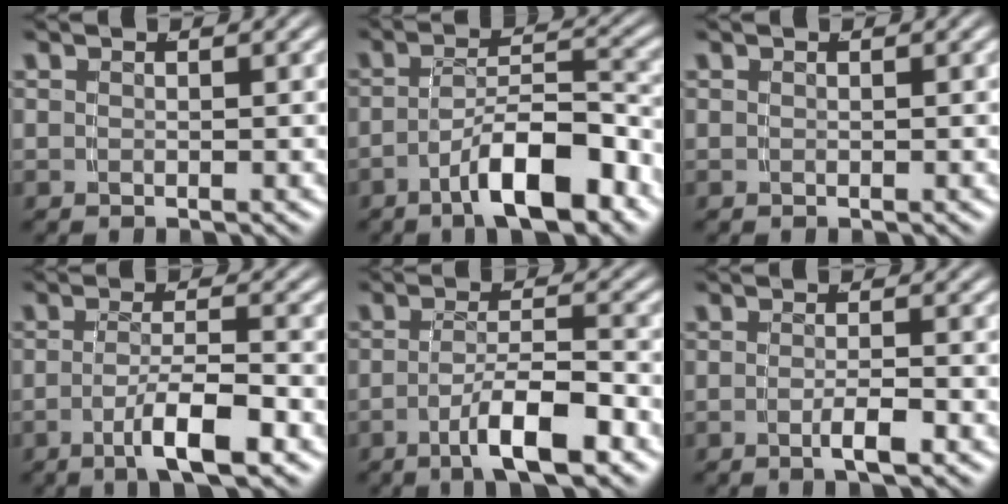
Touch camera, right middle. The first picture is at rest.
{"total": 6.7, "force": [-4.1, 1.7, 5.1], "torque": [-0.068, -0.002, -0.062]}
{"total": 0.0}
{"total": 4.8, "force": [-2.5, 0.6, 4.1], "torque": [-0.069, -0.010, -0.035]}
{"total": 5.4, "force": [-2.9, 1.0, 4.5], "torque": [-0.070, -0.007, -0.043]}
{"total": 2.1, "force": [-1.3, -0.4, 1.6], "torque": [-0.030, -0.007, -0.020]}